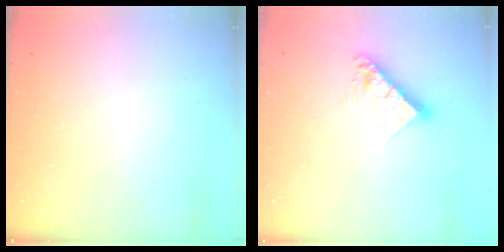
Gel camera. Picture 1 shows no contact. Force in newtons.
{"total": 9.7, "press": 9.7, "slide": 0.8}